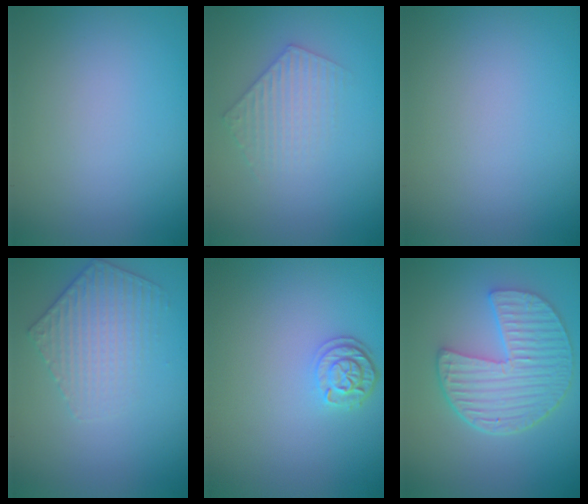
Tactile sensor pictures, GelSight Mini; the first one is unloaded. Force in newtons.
{"total": 2.4, "press": 2.4, "slide": 0.3}
{"total": 0.0}
{"total": 3.3, "press": 3.1, "slide": 1.4}
{"total": 2.2, "press": 1.9, "slide": 1.1}
{"total": 6.3, "press": 4.7, "slide": 4.2}